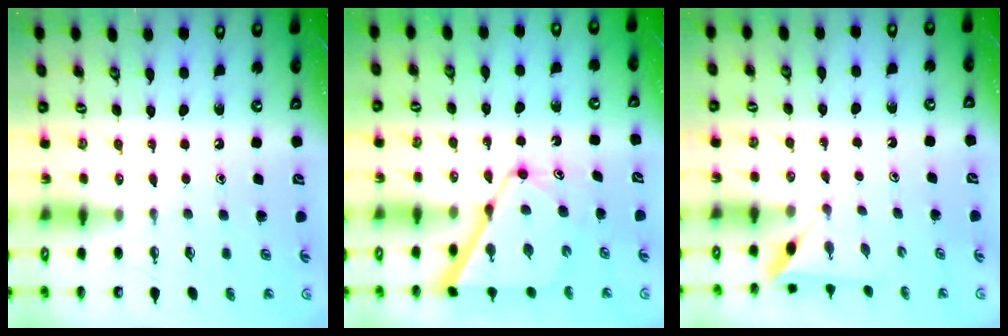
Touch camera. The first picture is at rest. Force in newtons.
{"total": 12.4, "press": 12.3, "slide": 1.2}
{"total": 2.5, "press": 2.5, "slide": 0.2}